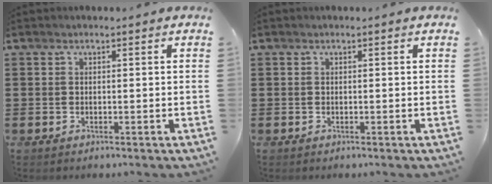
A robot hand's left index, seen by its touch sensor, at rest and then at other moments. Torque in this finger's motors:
{"motor_torque": [0.00, 0.00, 0.00, 0.00]}